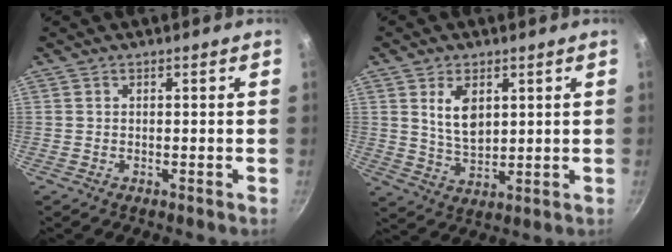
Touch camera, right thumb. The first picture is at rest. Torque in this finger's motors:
{"motor_torque": [0.10, 1.51, 0.91, 0.36, 0.04]}